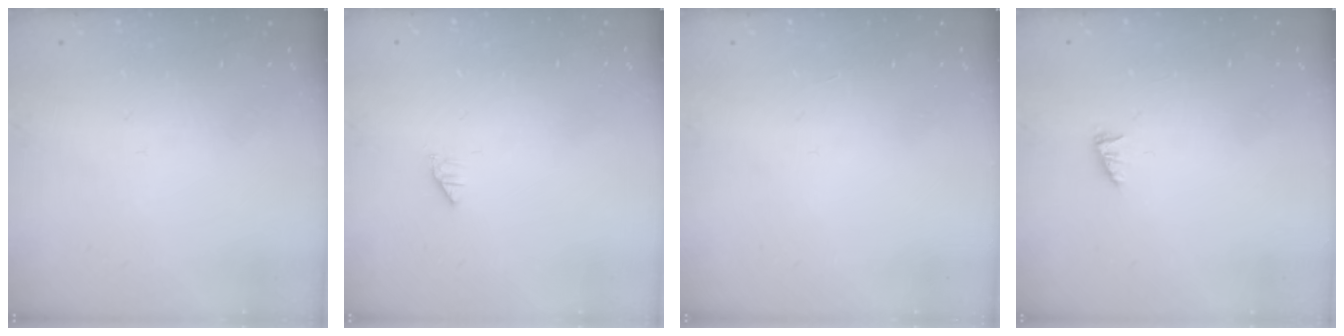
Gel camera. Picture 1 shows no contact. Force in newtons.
{"total": 0.0}
{"total": 0.0}
{"total": 0.7, "press": 0.6, "slide": 0.2}